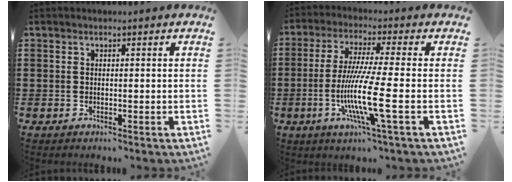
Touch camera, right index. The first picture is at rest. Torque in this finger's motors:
{"motor_torque": [2.14, 0.00, 0.46, 0.21]}